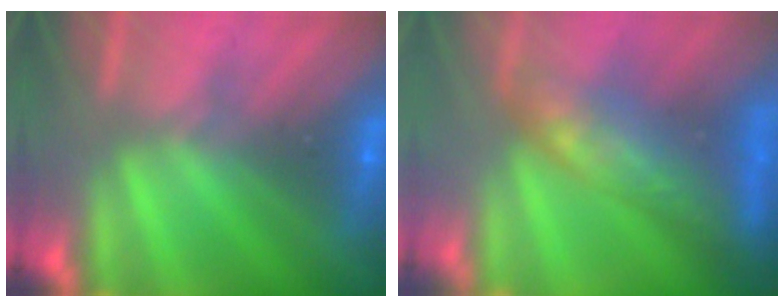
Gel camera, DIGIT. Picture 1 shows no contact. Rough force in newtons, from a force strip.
{"total": 8.6}